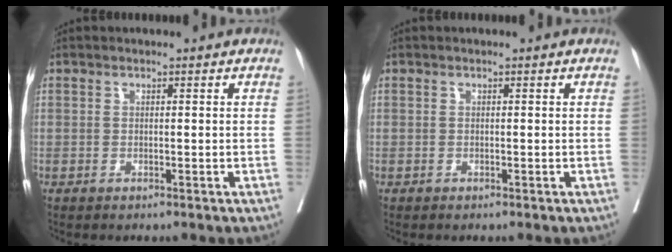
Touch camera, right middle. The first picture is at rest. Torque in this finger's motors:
{"motor_torque": [-0.06, 0.11, -0.03, -0.01]}